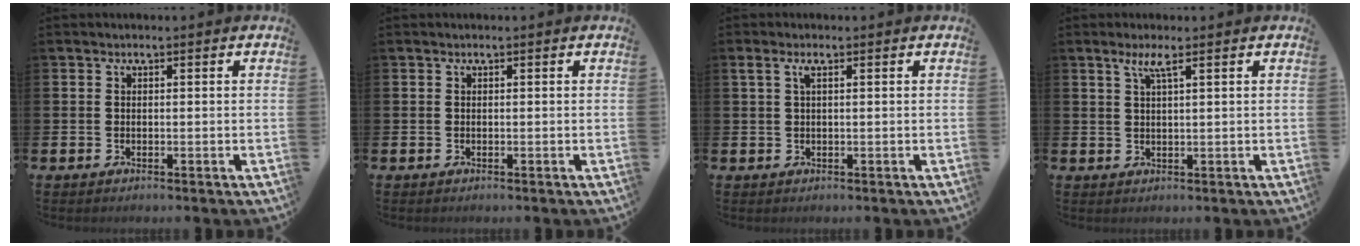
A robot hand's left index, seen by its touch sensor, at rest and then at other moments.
{"total": 0.0}
{"total": 1.6, "force": [0.6, 0.4, 1.4], "torque": [-0.027, 0.005, 0.008]}
{"total": 2.4, "force": [1.5, 0.2, 1.9], "torque": [-0.045, 0.006, 0.027]}